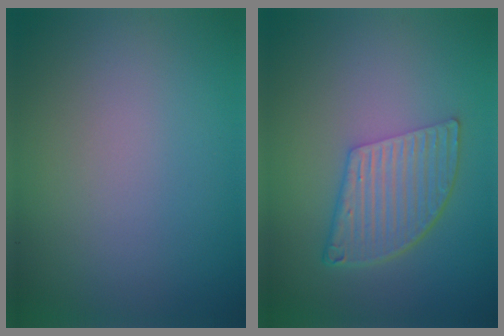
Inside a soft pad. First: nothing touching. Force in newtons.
{"total": 5.2, "press": 3.7, "slide": 3.6}